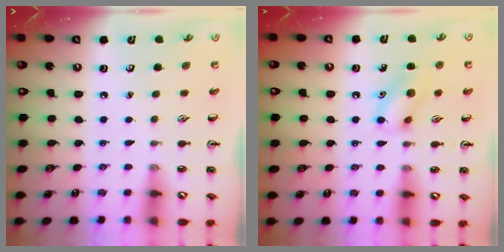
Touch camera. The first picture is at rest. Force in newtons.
{"total": 10.2, "press": 10.1, "slide": 0.6}